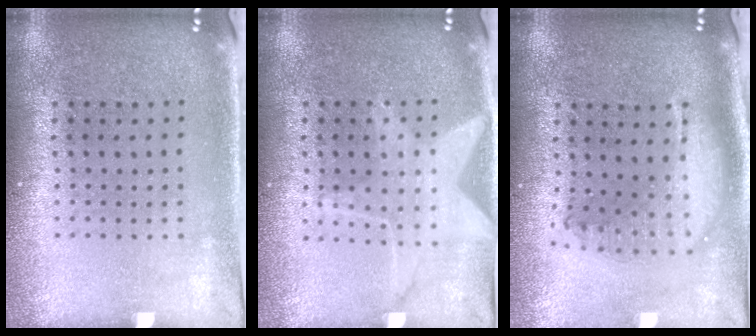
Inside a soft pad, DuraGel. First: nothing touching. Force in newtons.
{"total": 1.4, "press": 1.4, "slide": 0.2}
{"total": 1.9, "press": 1.5, "slide": 1.1}